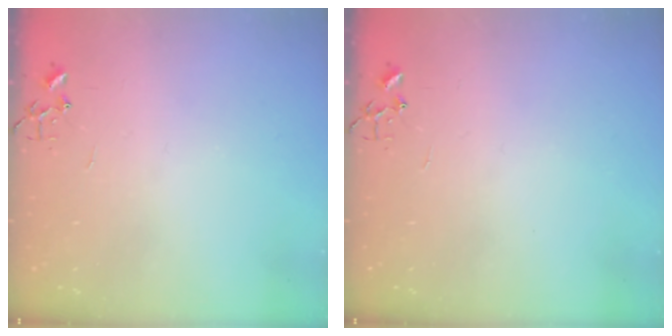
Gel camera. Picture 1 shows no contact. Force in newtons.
{"total": 0.0}